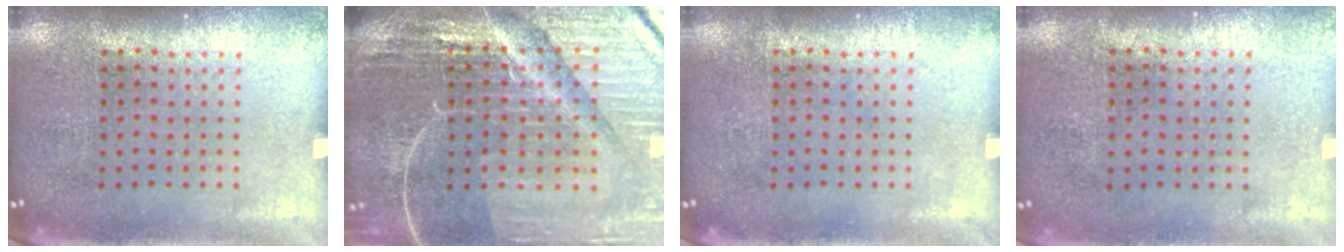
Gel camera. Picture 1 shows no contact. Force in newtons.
{"total": 5.6, "press": 5.2, "slide": 2.0}
{"total": 0.0}
{"total": 0.0}